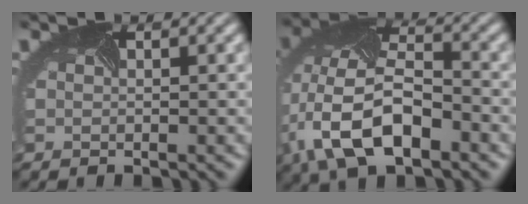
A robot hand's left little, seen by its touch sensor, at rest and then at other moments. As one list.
[{"total": 10.8, "force": [-4.2, 6.0, 7.9], "torque": [-0.173, -0.010, -0.074]}]